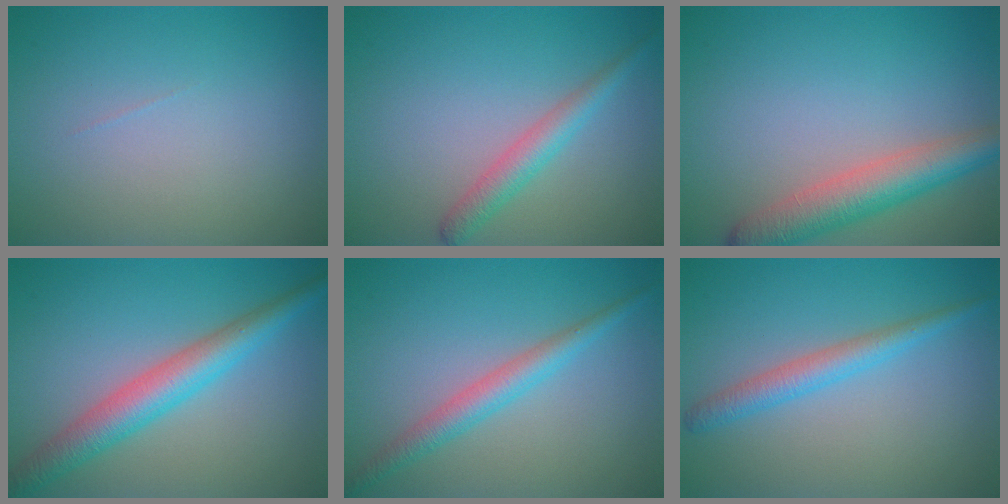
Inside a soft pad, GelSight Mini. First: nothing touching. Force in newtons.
{"total": 2.5, "press": 2.5, "slide": 0.1}
{"total": 5.2, "press": 5.2, "slide": 0.3}
{"total": 5.0, "press": 5.0, "slide": 0.1}
{"total": 2.8, "press": 2.8, "slide": 0.1}
{"total": 2.6, "press": 2.6, "slide": 0.0}